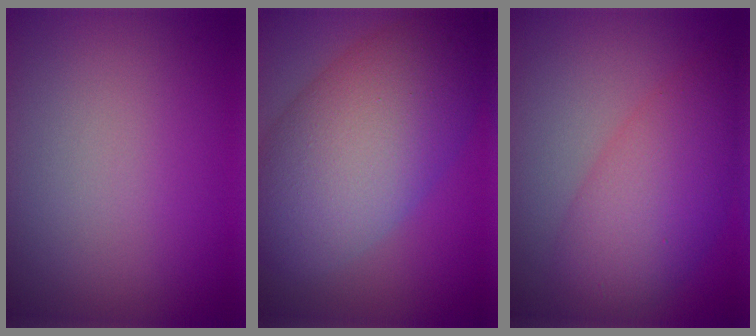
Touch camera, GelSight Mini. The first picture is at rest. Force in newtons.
{"total": 11.3, "press": 11.3, "slide": 0.4}
{"total": 4.7, "press": 4.7, "slide": 0.1}